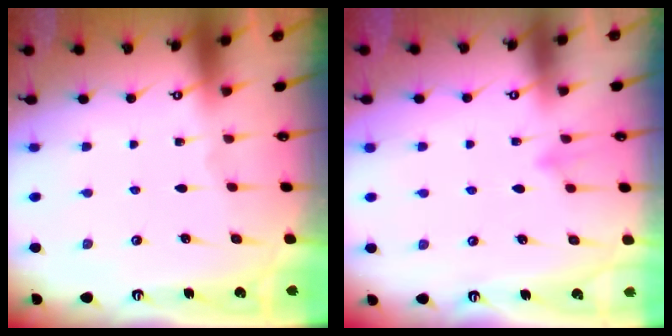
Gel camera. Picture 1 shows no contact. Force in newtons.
{"total": 7.7, "press": 7.6, "slide": 1.4}